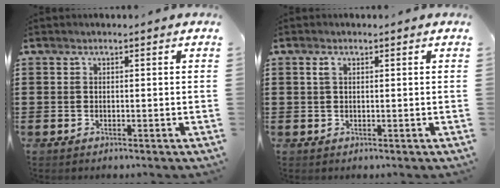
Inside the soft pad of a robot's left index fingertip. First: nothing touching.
{"total": 1.5, "force": [0.5, 0.7, 1.2], "torque": [-0.027, 0.005, 0.009]}